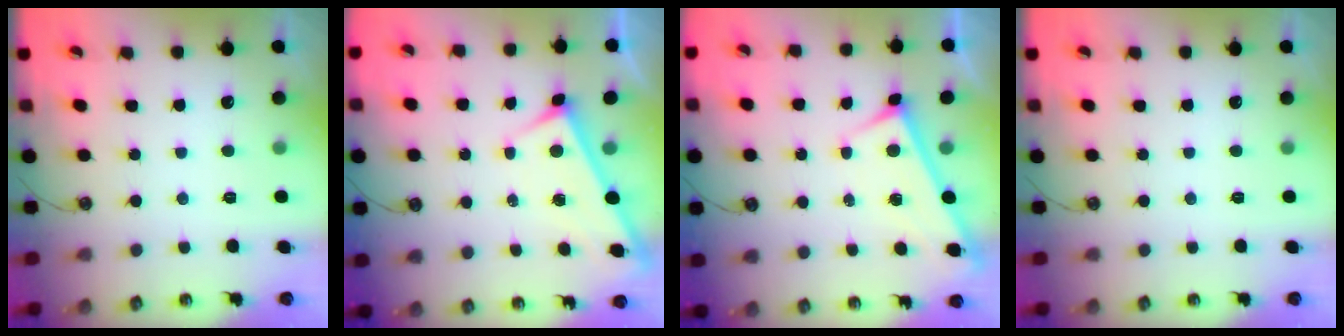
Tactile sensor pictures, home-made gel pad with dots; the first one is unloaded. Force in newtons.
{"total": 3.0, "press": 3.0, "slide": 0.1}
{"total": 3.2, "press": 3.2, "slide": 0.3}
{"total": 0.0}